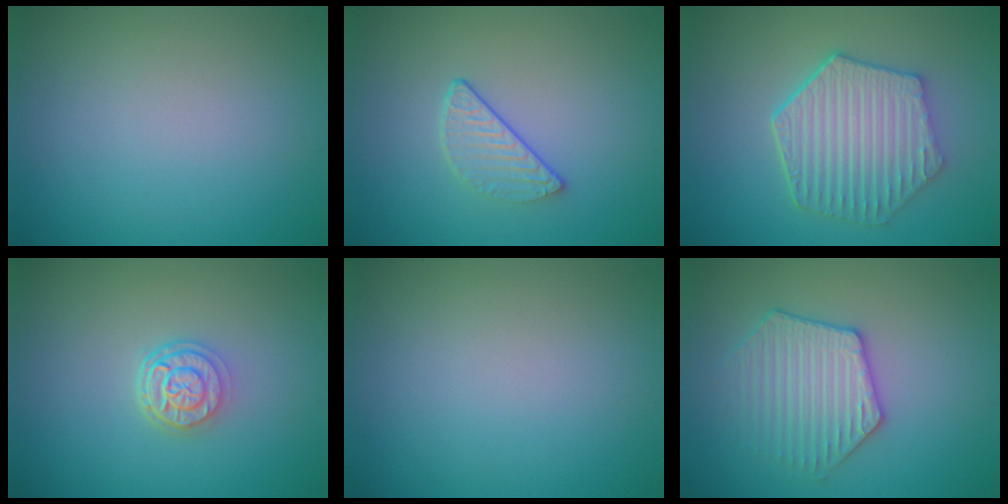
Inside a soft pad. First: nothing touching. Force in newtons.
{"total": 2.2, "press": 1.5, "slide": 1.6}
{"total": 6.4, "press": 4.8, "slide": 4.2}
{"total": 3.1, "press": 2.4, "slide": 2.0}
{"total": 0.0}
{"total": 3.6, "press": 3.5, "slide": 0.5}